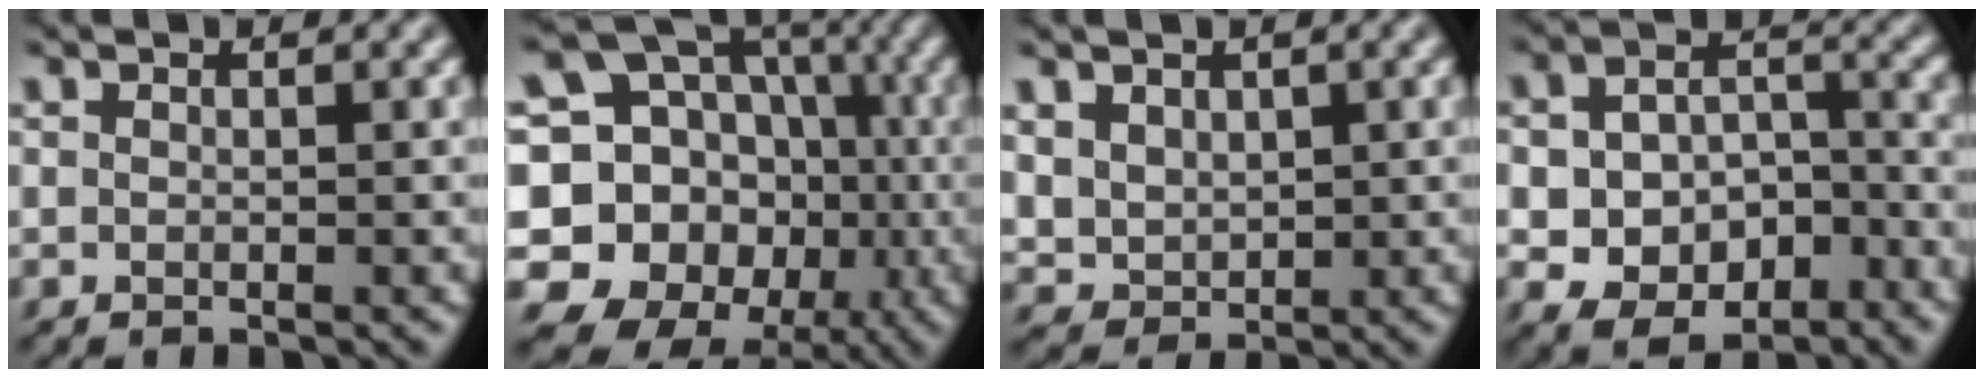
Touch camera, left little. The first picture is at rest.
{"total": 17.7, "force": [-1.1, 15.5, 8.5], "torque": [-0.183, 0.005, -0.020]}
{"total": 3.2, "force": [1.1, 2.6, 1.4], "torque": [-0.054, -0.006, 0.036]}
{"total": 8.6, "force": [-3.3, 6.2, 5.0], "torque": [-0.071, -0.011, -0.053]}